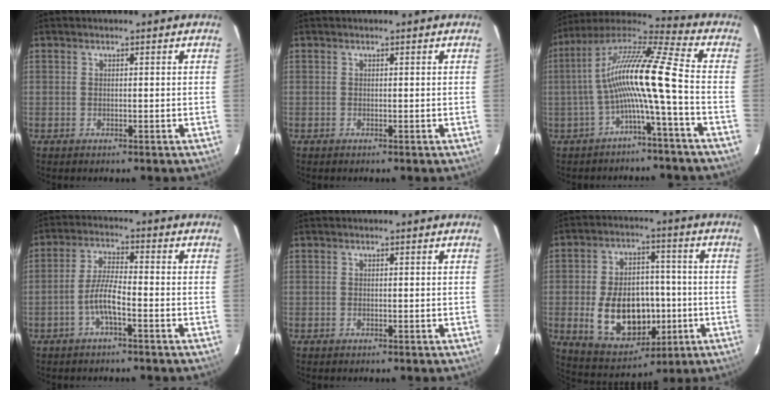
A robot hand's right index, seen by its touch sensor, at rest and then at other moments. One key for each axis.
{"total": 0.0}
{"total": 14.3, "fx": -3.1, "fy": -0.4, "fz": 14.0, "tx": -0.260, "ty": 0.011, "tz": -0.062}
{"total": 5.3, "fx": -2.5, "fy": 0.7, "fz": 4.5, "tx": -0.098, "ty": 0.009, "tz": -0.049}
{"total": 0.0}
{"total": 16.7, "fx": -3.3, "fy": 11.0, "fz": 12.1, "tx": -0.246, "ty": 0.009, "tz": -0.025}